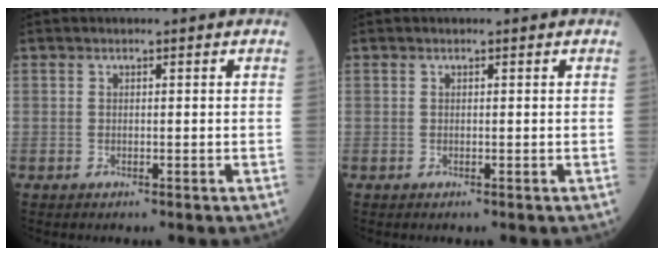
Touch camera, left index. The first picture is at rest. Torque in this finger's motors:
{"motor_torque": [-0.07, 0.33, -0.01, -0.01]}